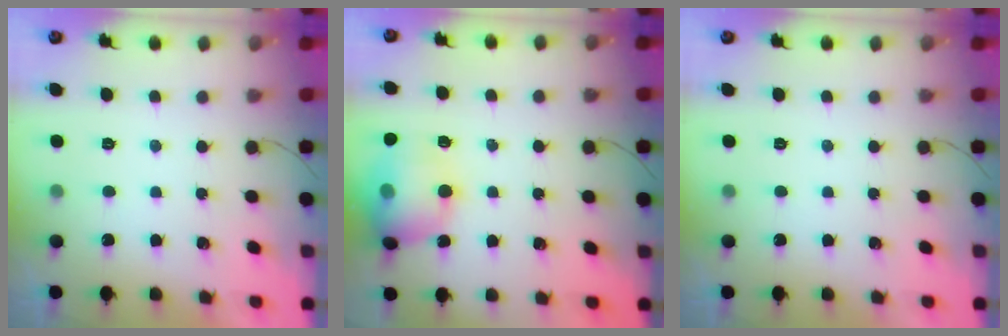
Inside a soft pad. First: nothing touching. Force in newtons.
{"total": 15.3, "press": 14.6, "slide": 4.3}
{"total": 0.0}